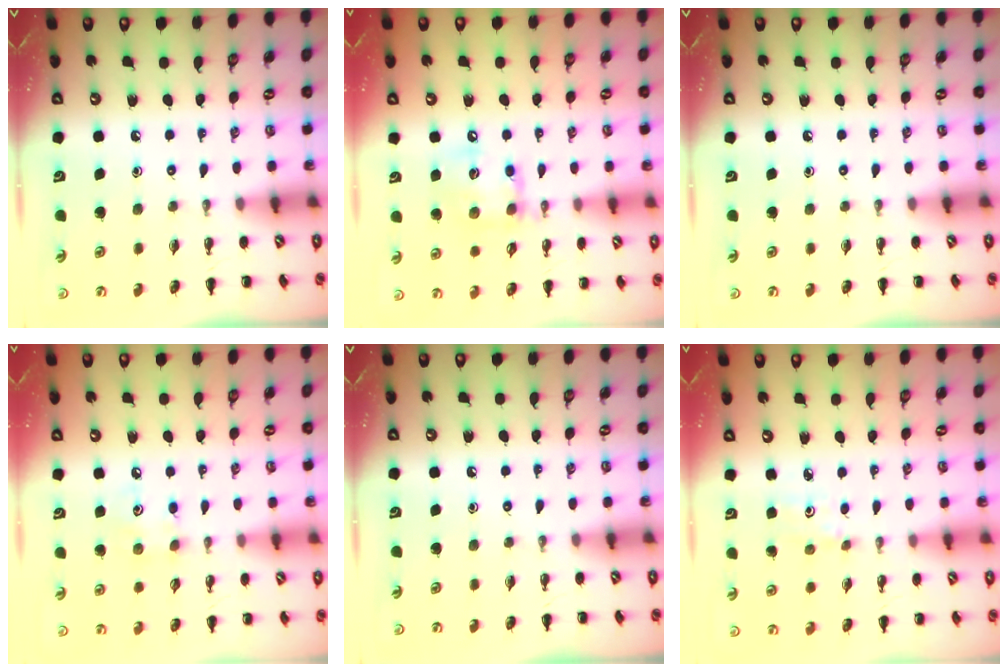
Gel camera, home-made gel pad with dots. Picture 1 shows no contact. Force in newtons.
{"total": 11.9, "press": 11.7, "slide": 1.9}
{"total": 0.0}
{"total": 5.2, "press": 5.1, "slide": 1.2}
{"total": 0.0}
{"total": 2.8, "press": 2.6, "slide": 0.9}